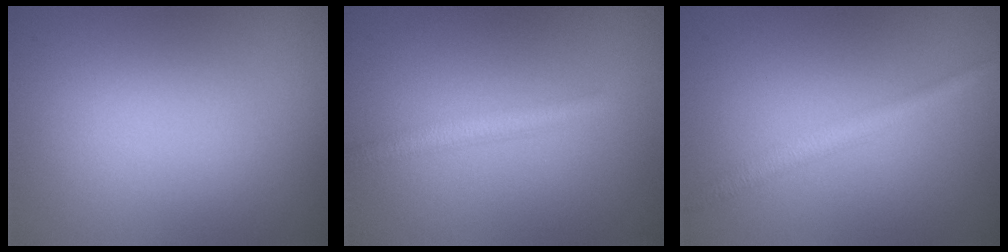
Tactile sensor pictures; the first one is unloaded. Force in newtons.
{"total": 2.3, "press": 2.2, "slide": 0.2}
{"total": 2.3, "press": 2.3, "slide": 0.1}